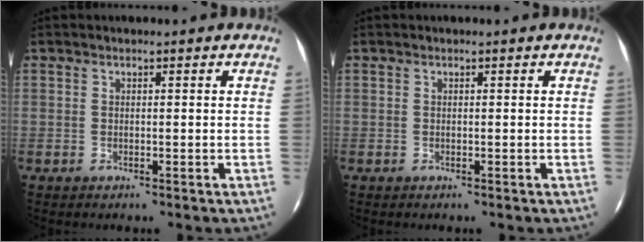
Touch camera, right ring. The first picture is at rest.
{"total": 0.0}